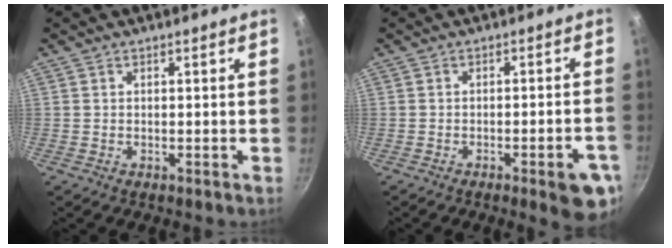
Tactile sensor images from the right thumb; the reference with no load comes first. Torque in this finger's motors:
{"motor_torque": [1.67, 0.73, 1.14, -0.70, 0.13]}